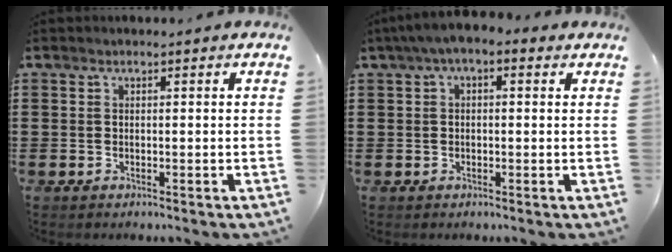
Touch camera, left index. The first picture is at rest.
{"total": 2.4, "force": [0.3, 1.2, 2.1], "torque": [-0.048, 0.004, -0.001]}